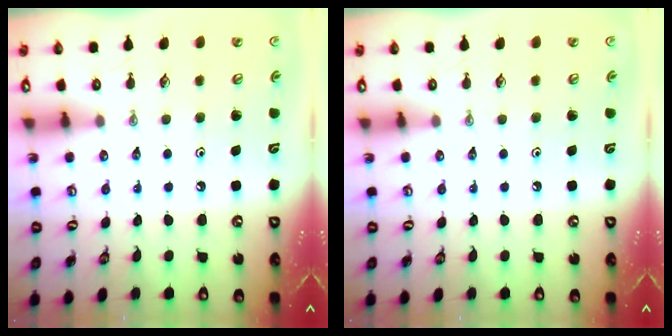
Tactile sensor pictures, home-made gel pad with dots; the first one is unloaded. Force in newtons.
{"total": 0.0}